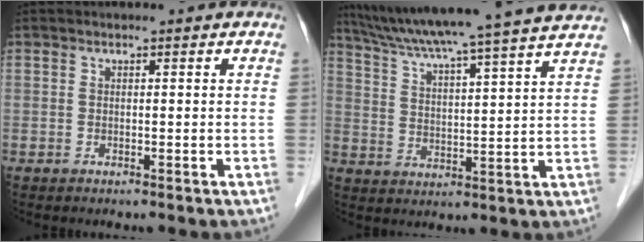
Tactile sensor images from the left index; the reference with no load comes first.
{"total": 20.6, "force": [18.1, -1.4, 9.8], "torque": [-0.170, -0.007, 0.253]}